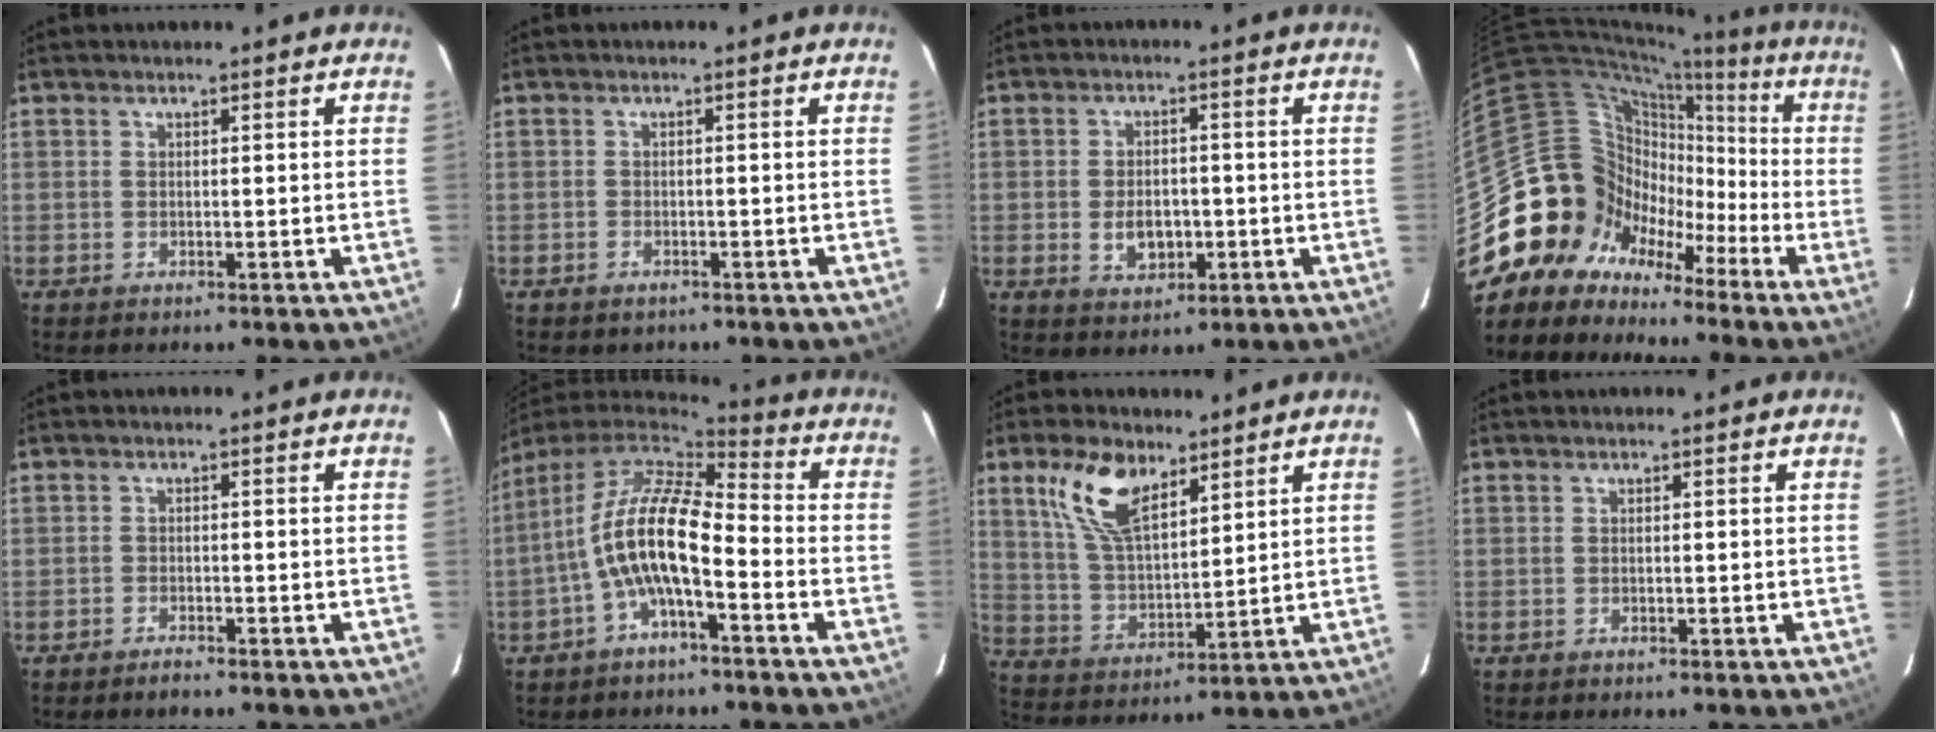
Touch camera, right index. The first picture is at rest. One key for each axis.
{"total": 1.8, "fx": -1.1, "fy": 1.3, "fz": 0.4, "tx": -0.012, "ty": 0.001, "tz": -0.014}
{"total": 5.7, "fx": -1.3, "fy": 3.9, "fz": 4.0, "tx": -0.076, "ty": -0.002, "tz": -0.014}
{"total": 17.5, "fx": -7.9, "fy": 15.1, "fz": 4.2, "tx": -0.099, "ty": 0.059, "tz": -0.142}
{"total": 1.6, "fx": -1.5, "fy": 0.3, "fz": 0.5, "tx": -0.020, "ty": -0.001, "tz": -0.030}
{"total": 12.3, "fx": -3.6, "fy": 3.9, "fz": 11.1, "tx": -0.219, "ty": 0.007, "tz": -0.069}
{"total": 12.0, "fx": 7.1, "fy": 5.6, "fz": 7.9, "tx": -0.158, "ty": 0.015, "tz": 0.148}
{"total": 0.0}